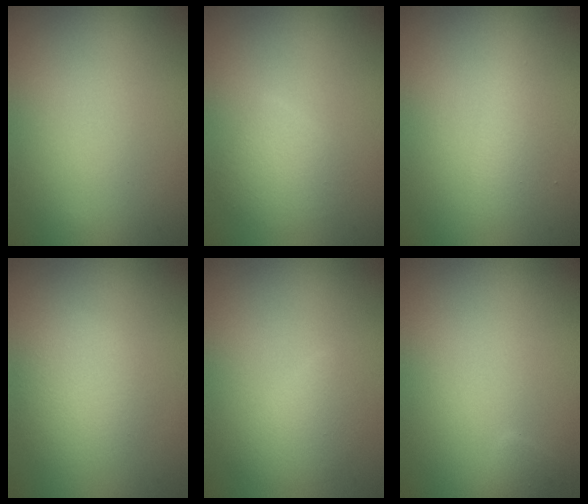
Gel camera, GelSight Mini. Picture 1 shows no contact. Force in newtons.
{"total": 2.4, "press": 2.4, "slide": 0.1}
{"total": 1.8, "press": 1.8, "slide": 0.1}
{"total": 3.0, "press": 3.0, "slide": 0.0}
{"total": 2.2, "press": 2.1, "slide": 0.1}
{"total": 0.8, "press": 0.7, "slide": 0.2}